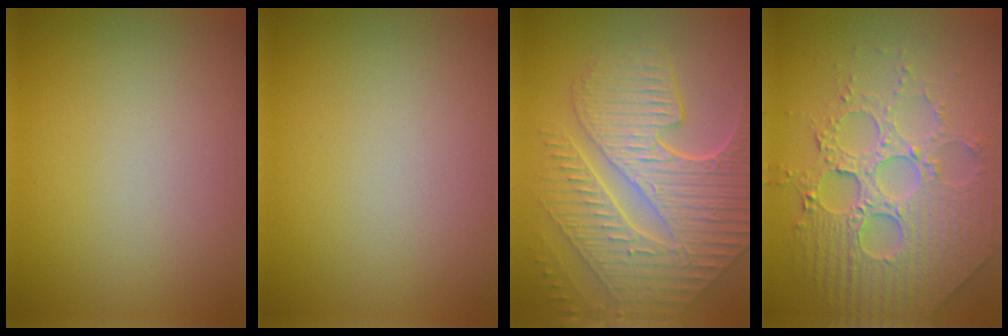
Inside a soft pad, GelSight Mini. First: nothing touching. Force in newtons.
{"total": 0.0}
{"total": 10.2, "press": 6.9, "slide": 7.5}
{"total": 8.2, "press": 5.9, "slide": 5.6}